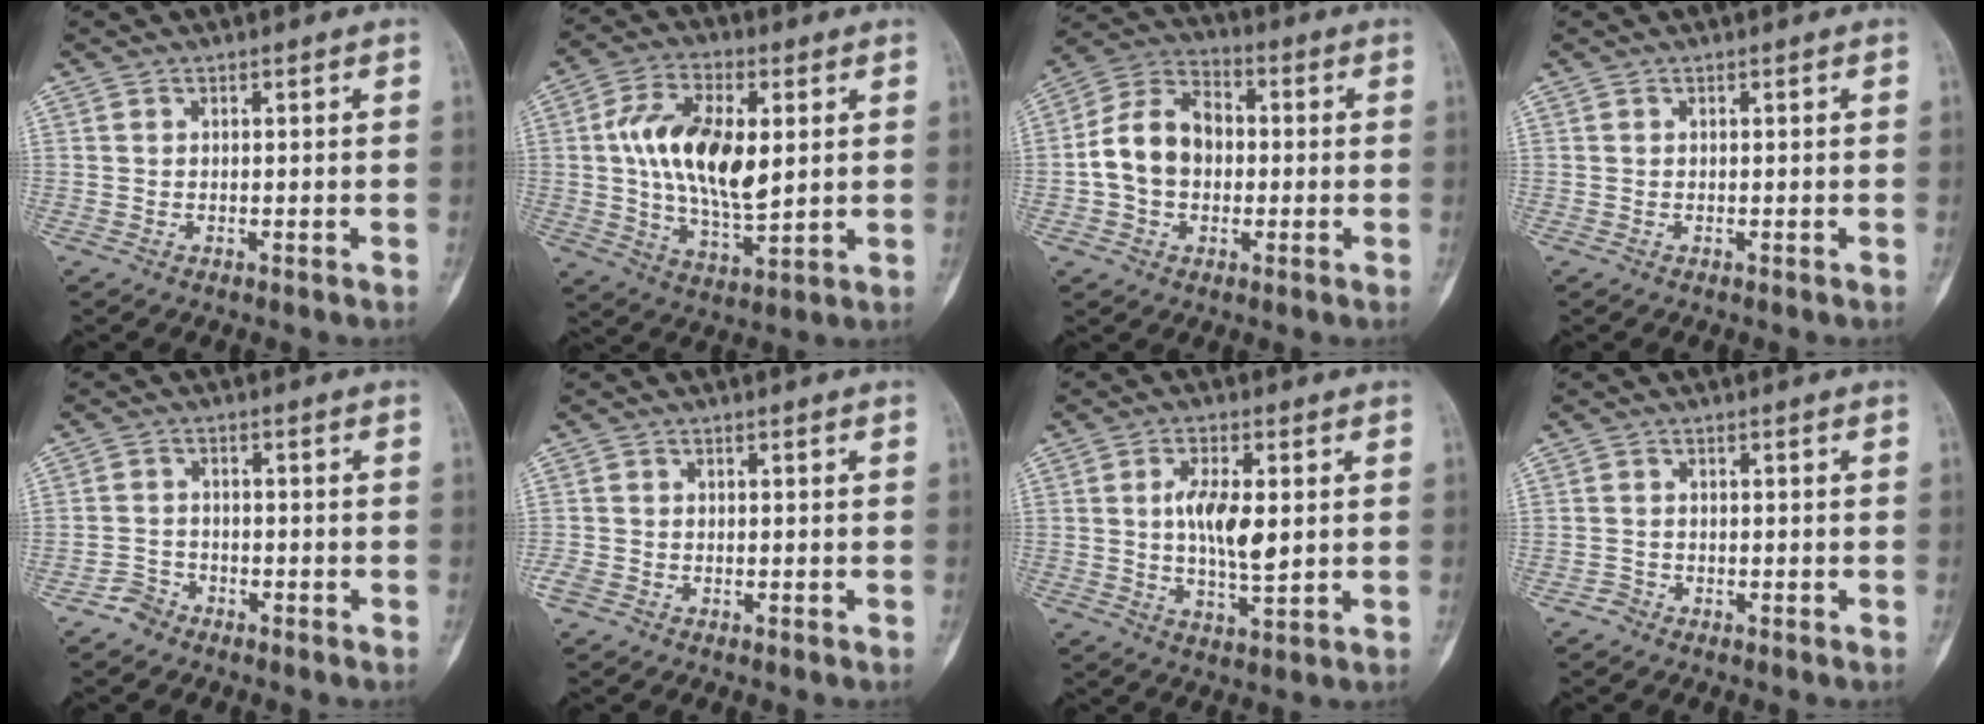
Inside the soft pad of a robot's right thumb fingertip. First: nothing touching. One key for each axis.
{"total": 16.3, "fx": 2.4, "fy": 8.1, "fz": 13.9, "tx": -0.240, "ty": -0.009, "tz": 0.044}
{"total": 12.1, "fx": -0.6, "fy": 9.1, "fz": 7.9, "tx": -0.126, "ty": 0.037, "tz": -0.021}
{"total": 0.0}
{"total": 2.8, "fx": -2.2, "fy": 1.8, "fz": 0.1, "tx": 0.002, "ty": 0.015, "tz": -0.046}
{"total": 2.4, "fx": -1.1, "fy": 1.8, "fz": 1.1, "tx": -0.022, "ty": 0.004, "tz": -0.026}
{"total": 8.9, "fx": 1.0, "fy": 3.5, "fz": 8.1, "tx": -0.143, "ty": -0.012, "tz": 0.016}
{"total": 1.2, "fx": -0.9, "fy": 0.8, "fz": -0.1, "tx": 0.006, "ty": 0.004, "tz": -0.024}